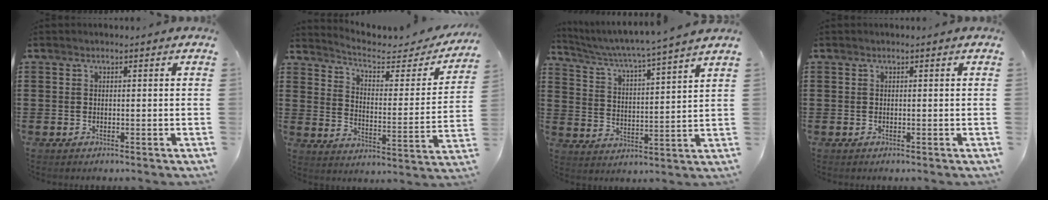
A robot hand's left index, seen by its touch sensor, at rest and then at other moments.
{"total": 4.2, "force": [3.2, 1.3, 2.3], "torque": [-0.065, -0.021, 0.046]}
{"total": 3.7, "force": [3.3, -0.9, 1.4], "torque": [-0.047, -0.035, 0.044]}
{"total": 0.0}